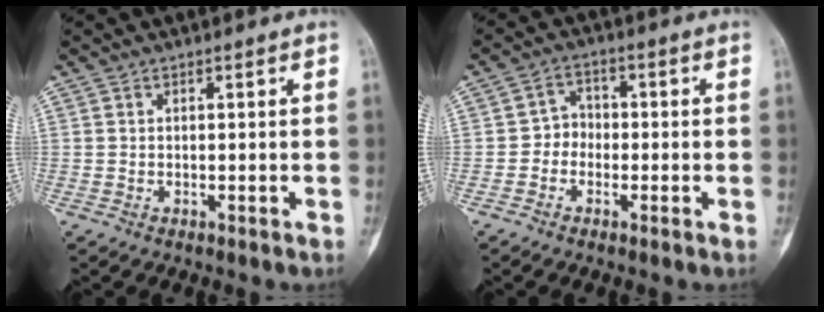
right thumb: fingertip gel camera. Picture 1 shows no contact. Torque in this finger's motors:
{"motor_torque": [-0.59, -0.06, 0.13, 0.11, -0.11]}